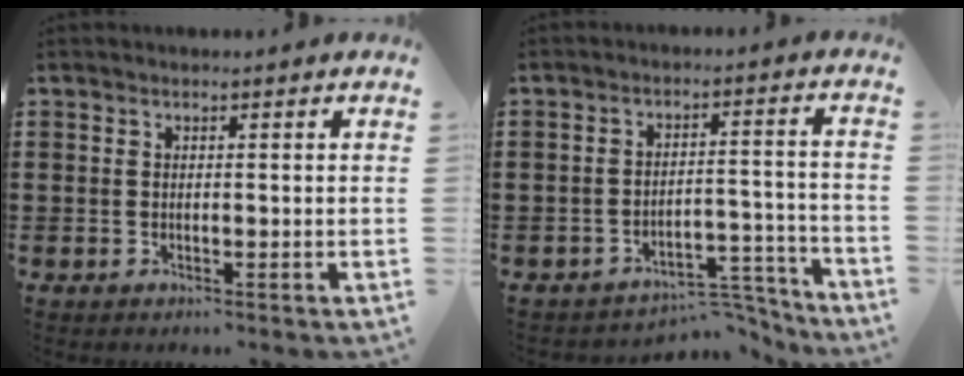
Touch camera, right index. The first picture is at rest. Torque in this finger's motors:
{"motor_torque": [-0.21, 0.30, -0.10, -0.05]}